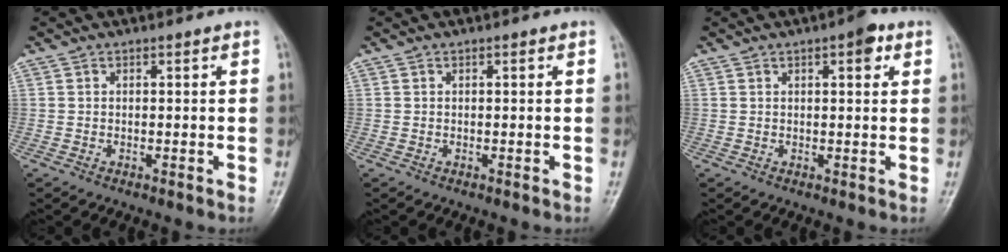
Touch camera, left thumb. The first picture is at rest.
{"total": 0.0}
{"total": 3.4, "force": [1.6, 1.2, 2.8], "torque": [-0.030, -0.001, 0.017]}